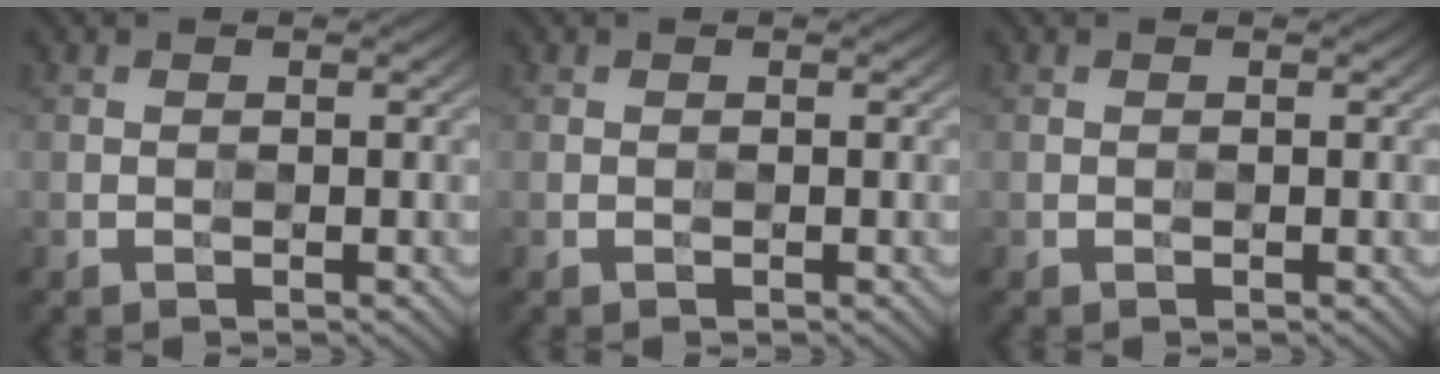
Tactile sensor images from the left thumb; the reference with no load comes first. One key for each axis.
{"total": 0.0}
{"total": 0.0}